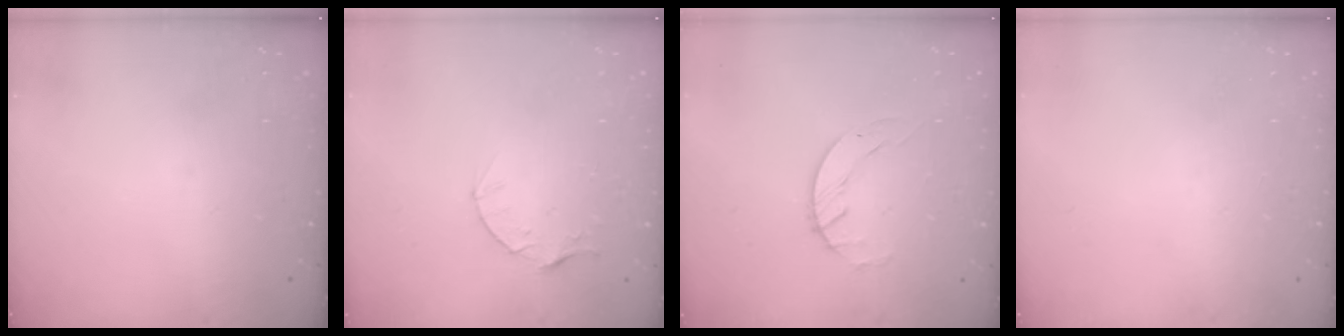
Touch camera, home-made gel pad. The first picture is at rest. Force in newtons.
{"total": 3.5, "press": 3.5, "slide": 0.4}
{"total": 1.7, "press": 1.7, "slide": 0.3}
{"total": 0.0}